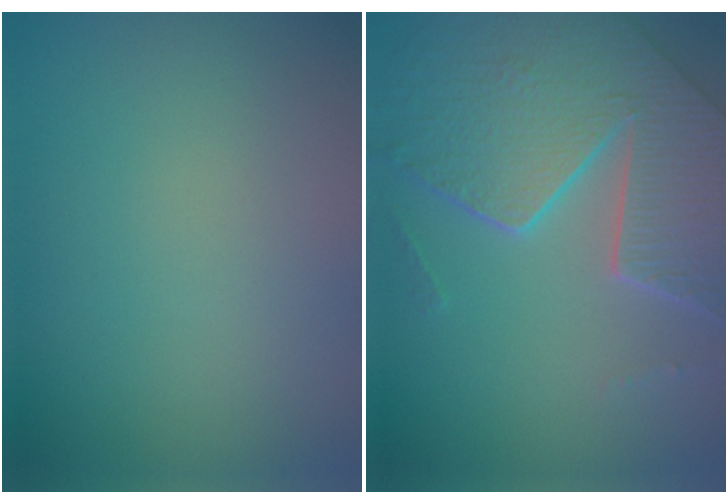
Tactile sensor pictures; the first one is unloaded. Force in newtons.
{"total": 8.1, "press": 5.7, "slide": 5.7}